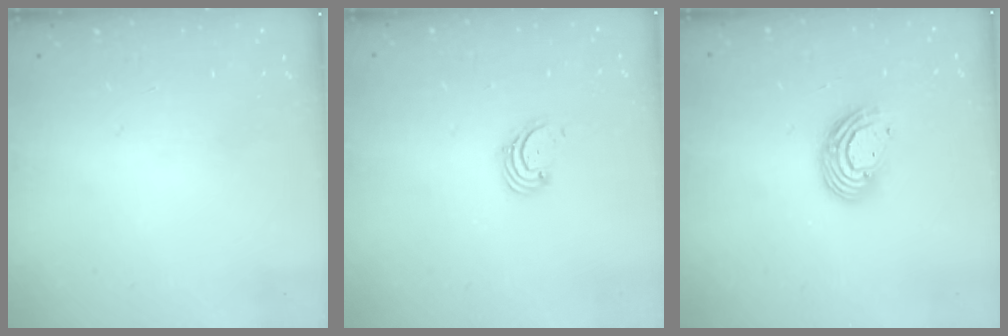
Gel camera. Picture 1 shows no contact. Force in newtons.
{"total": 1.6, "press": 1.6, "slide": 0.2}
{"total": 10.1, "press": 10.0, "slide": 1.1}